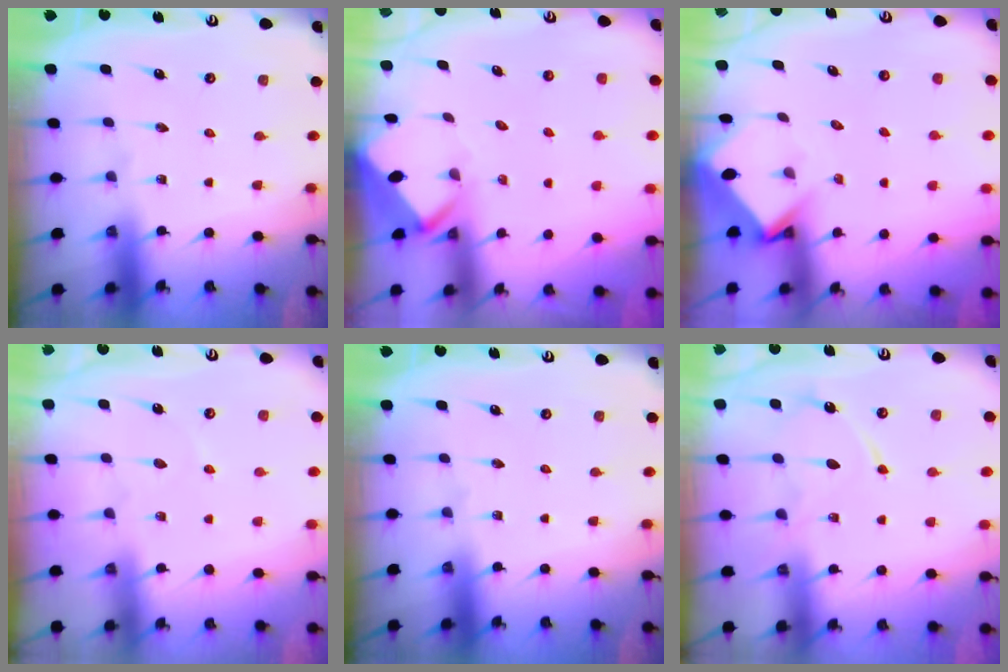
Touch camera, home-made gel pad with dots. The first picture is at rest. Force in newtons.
{"total": 3.5, "press": 3.5, "slide": 0.2}
{"total": 3.6, "press": 3.6, "slide": 0.3}
{"total": 5.2, "press": 5.1, "slide": 0.7}
{"total": 0.0}
{"total": 10.9, "press": 10.9, "slide": 1.0}